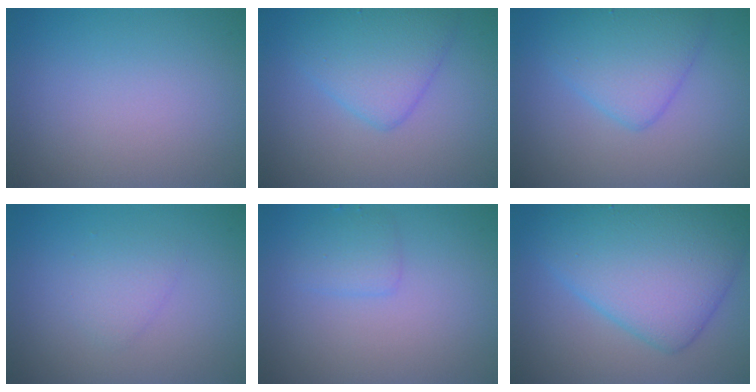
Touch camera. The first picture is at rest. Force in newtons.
{"total": 4.4, "press": 4.3, "slide": 0.1}
{"total": 4.4, "press": 4.3, "slide": 0.1}
{"total": 1.6, "press": 1.6, "slide": 0.1}
{"total": 1.5, "press": 1.5, "slide": 0.2}
{"total": 9.5, "press": 9.5, "slide": 0.1}